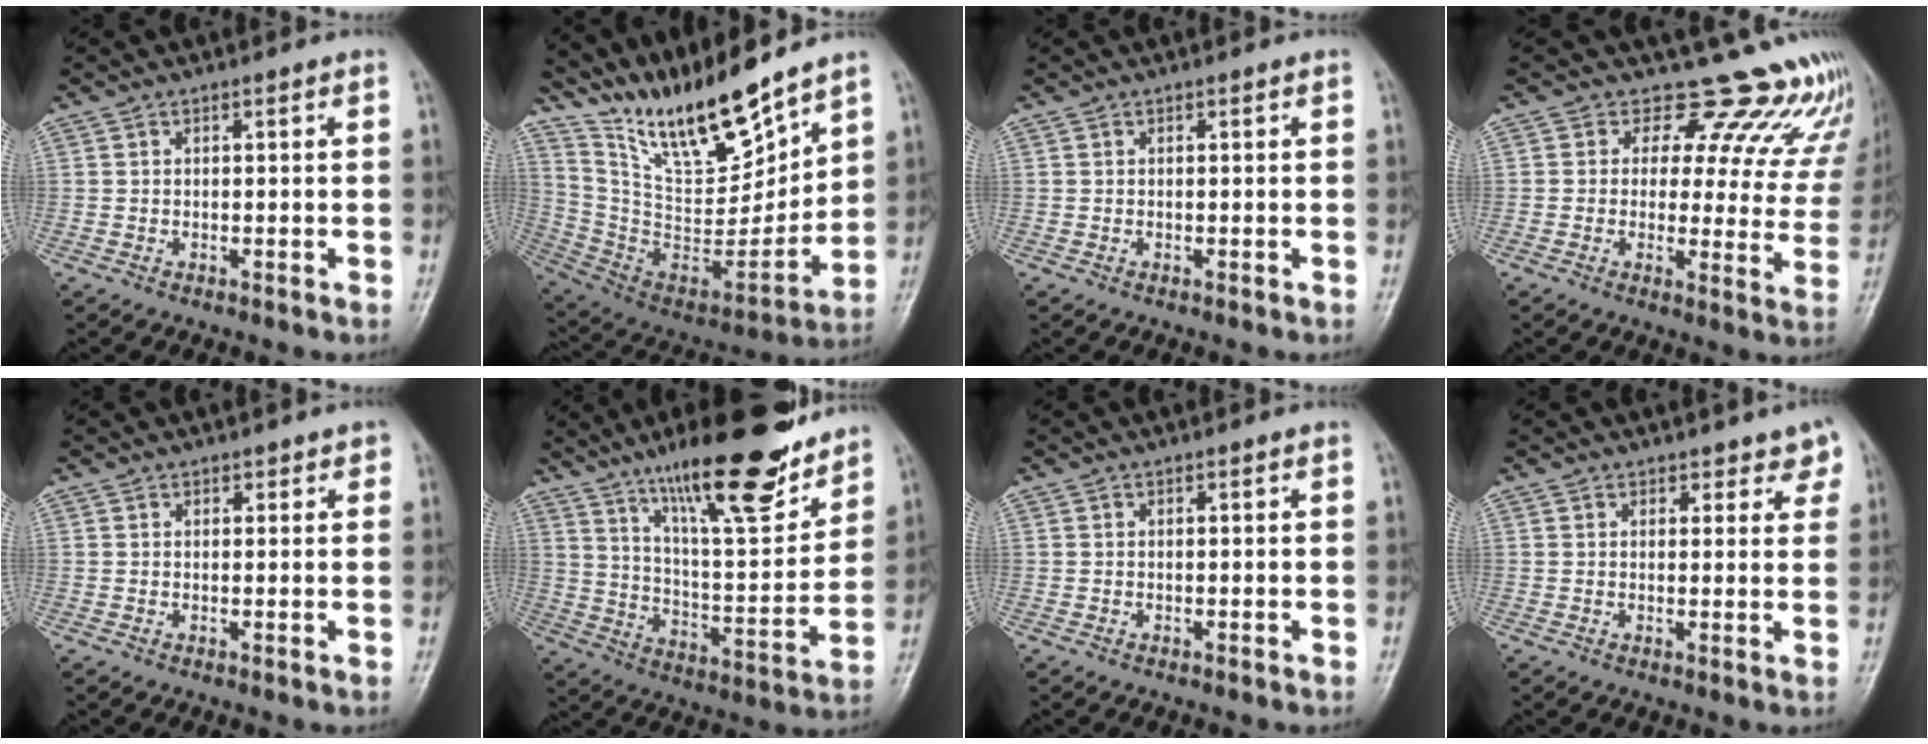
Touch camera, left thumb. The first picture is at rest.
{"total": 19.5, "force": [16.0, 4.6, 10.0], "torque": [-0.136, -0.097, 0.305]}
{"total": 0.0}
{"total": 16.5, "force": [14.6, 6.8, 3.8], "torque": [0.012, -0.107, 0.138]}
{"total": 1.5, "force": [1.1, 1.0, 0.3], "torque": [0.015, -0.005, 0.009]}
{"total": 22.3, "force": [15.6, 5.2, 15.0], "torque": [-0.205, -0.076, 0.256]}
{"total": 0.0}
{"total": 4.2, "force": [3.3, 2.2, 1.2], "torque": [0.026, -0.017, 0.037]}